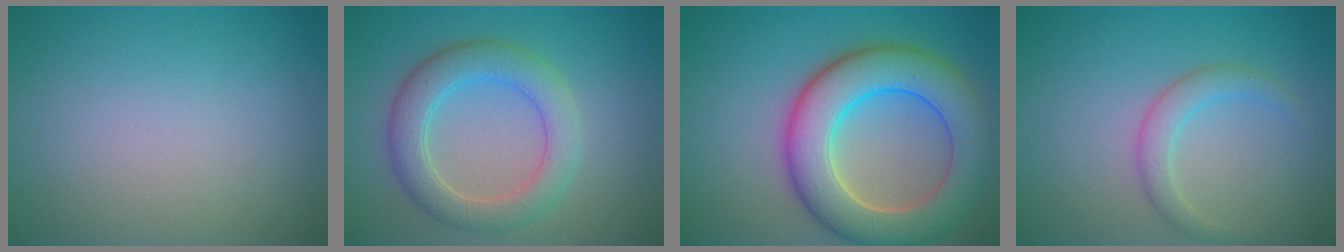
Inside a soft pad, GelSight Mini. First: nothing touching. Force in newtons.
{"total": 4.9, "press": 4.9, "slide": 0.4}
{"total": 9.3, "press": 9.3, "slide": 0.5}
{"total": 2.3, "press": 2.3, "slide": 0.0}